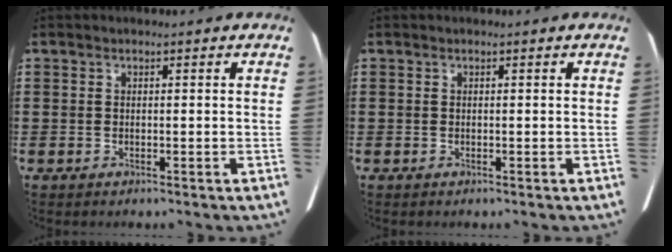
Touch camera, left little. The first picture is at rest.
{"total": 0.0}